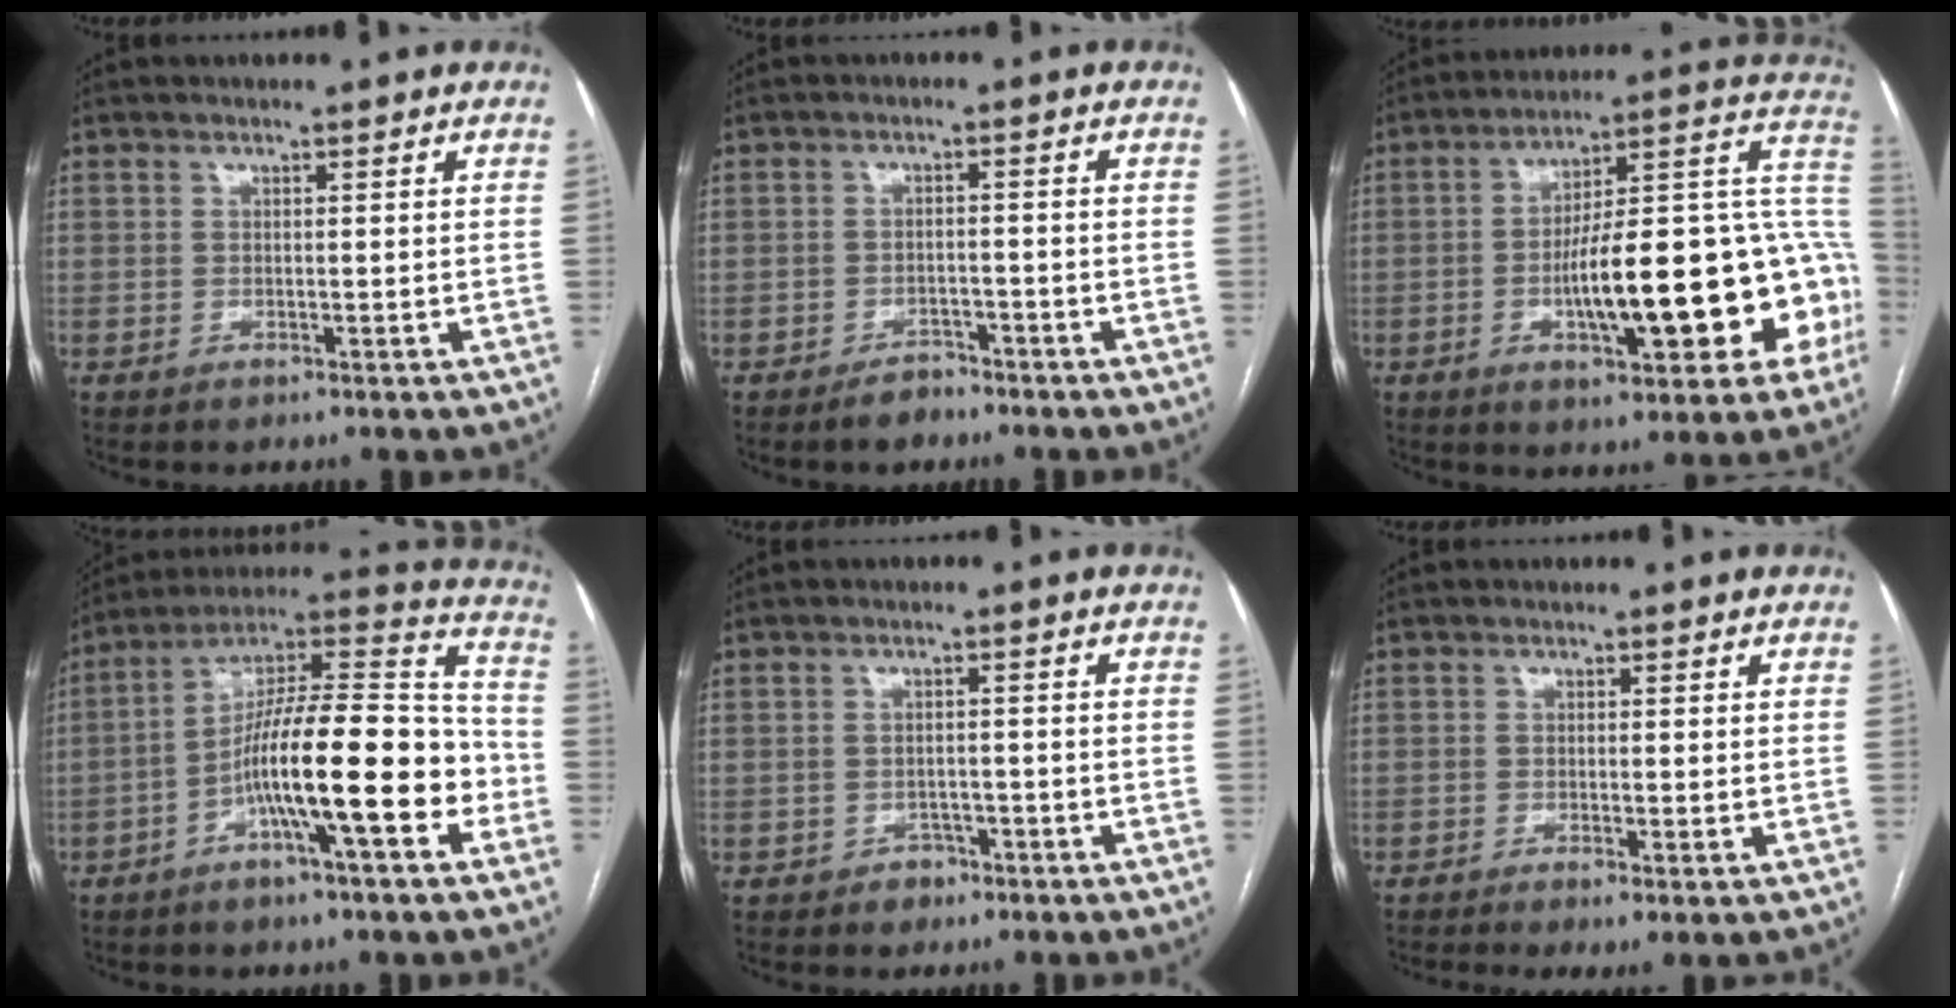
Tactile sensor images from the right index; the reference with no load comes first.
{"total": 3.1, "force": [-2.5, 1.5, 1.0], "torque": [-0.016, 0.004, -0.036]}
{"total": 24.0, "force": [-5.4, 6.1, 22.6], "torque": [-0.261, 0.037, -0.068]}
{"total": 18.5, "force": [-5.8, 2.8, 17.4], "torque": [-0.288, 0.020, -0.098]}
{"total": 2.4, "force": [-1.6, 1.8, 0.4], "torque": [-0.006, 0.008, -0.021]}
{"total": 3.2, "force": [-1.8, 0.5, 2.6], "torque": [-0.044, -0.009, -0.030]}